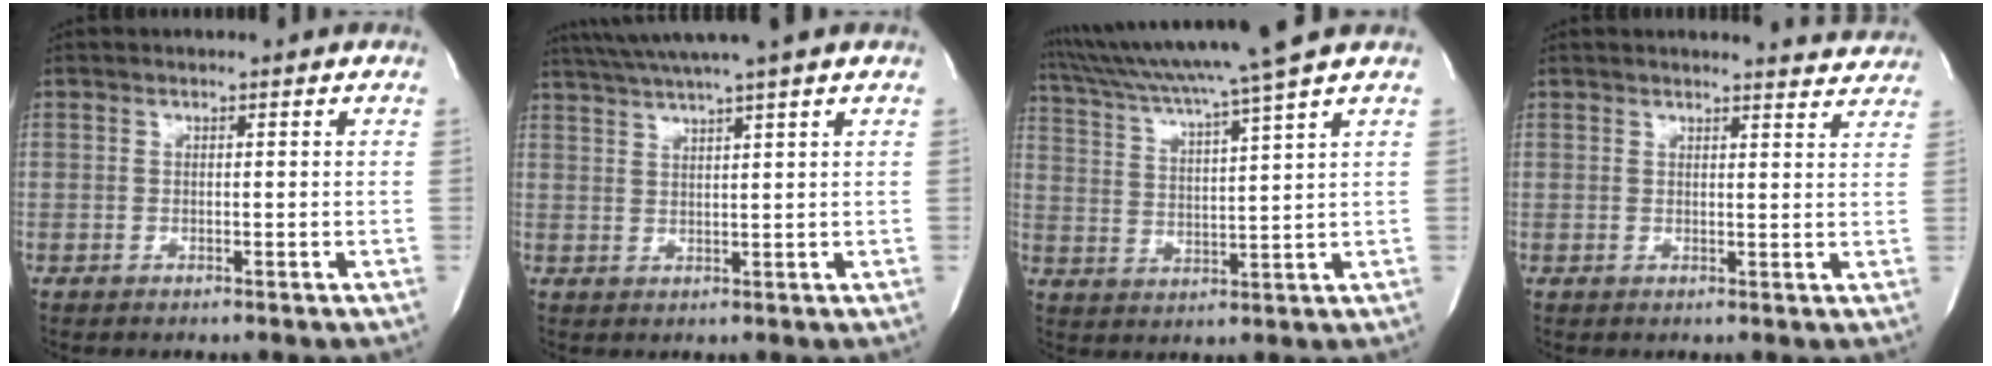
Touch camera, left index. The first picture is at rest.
{"total": 8.2, "force": [6.7, -1.6, 4.5], "torque": [-0.077, 0.021, 0.100]}
{"total": 12.9, "force": [10.8, -2.6, 6.5], "torque": [-0.118, -0.005, 0.175]}
{"total": 6.4, "force": [6.3, 0.5, 0.6], "torque": [-0.001, -0.015, 0.049]}